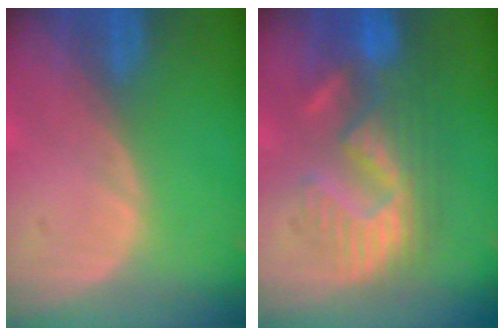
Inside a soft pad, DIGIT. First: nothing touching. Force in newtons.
{"total": 10.1, "press": 9.7, "slide": 2.9}